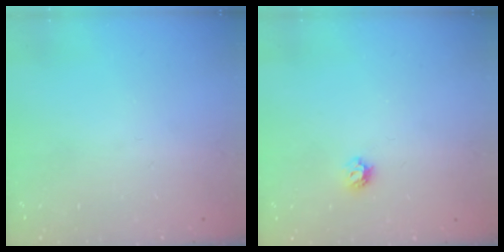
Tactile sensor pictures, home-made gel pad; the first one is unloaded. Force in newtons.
{"total": 4.9, "press": 4.9, "slide": 0.8}